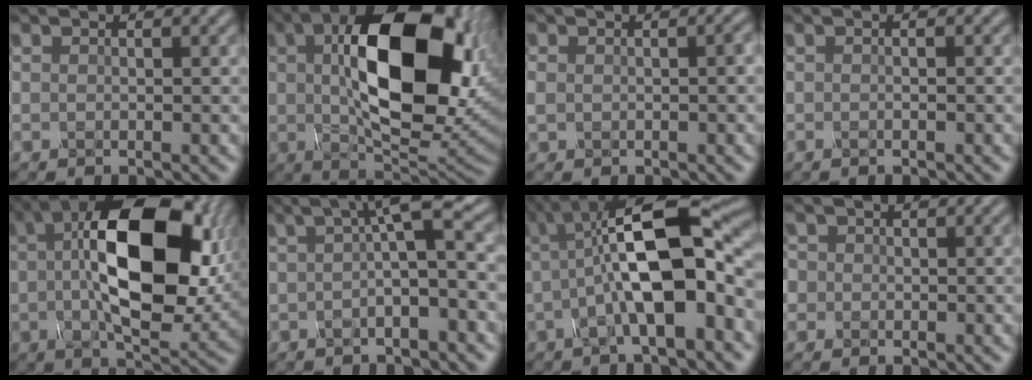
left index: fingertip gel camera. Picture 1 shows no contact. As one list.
[{"total": 15.8, "force": [3.0, 8.2, 13.2], "torque": [-0.217, 0.004, 0.061]}, {"total": 2.0, "force": [-0.1, 1.3, 1.5], "torque": [-0.030, 0.002, -0.002]}, {"total": 0.7, "force": [-0.1, 0.0, 0.7], "torque": [-0.012, -0.004, -0.004]}, {"total": 14.6, "force": [1.9, 7.0, 12.7], "torque": [-0.198, 0.016, 0.029]}, {"total": 4.4, "force": [0.5, 0.7, 4.4], "torque": [-0.070, 0.015, 0.002]}, {"total": 11.1, "force": [0.2, 3.4, 10.6], "torque": [-0.174, 0.021, -0.004]}, {"total": 2.3, "force": [0.5, 2.1, 0.8], "torque": [-0.004, 0.016, -0.006]}]